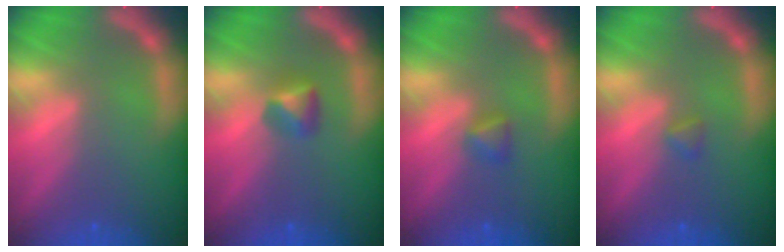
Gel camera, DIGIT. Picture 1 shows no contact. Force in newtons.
{"total": 1.9}
{"total": 1.4}
{"total": 0.9}